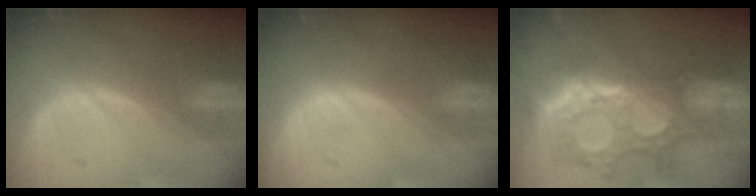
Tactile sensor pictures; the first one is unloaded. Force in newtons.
{"total": 0.0}
{"total": 11.9, "press": 10.7, "slide": 5.3}